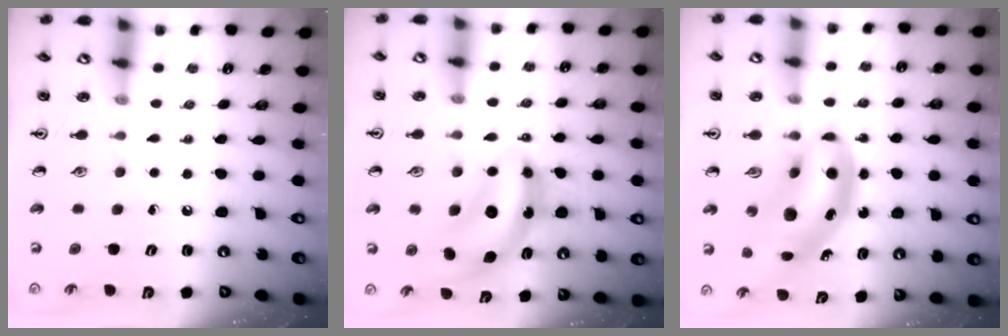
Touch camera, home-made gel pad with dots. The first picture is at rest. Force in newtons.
{"total": 8.8, "press": 8.4, "slide": 2.7}
{"total": 11.4, "press": 10.9, "slide": 3.3}